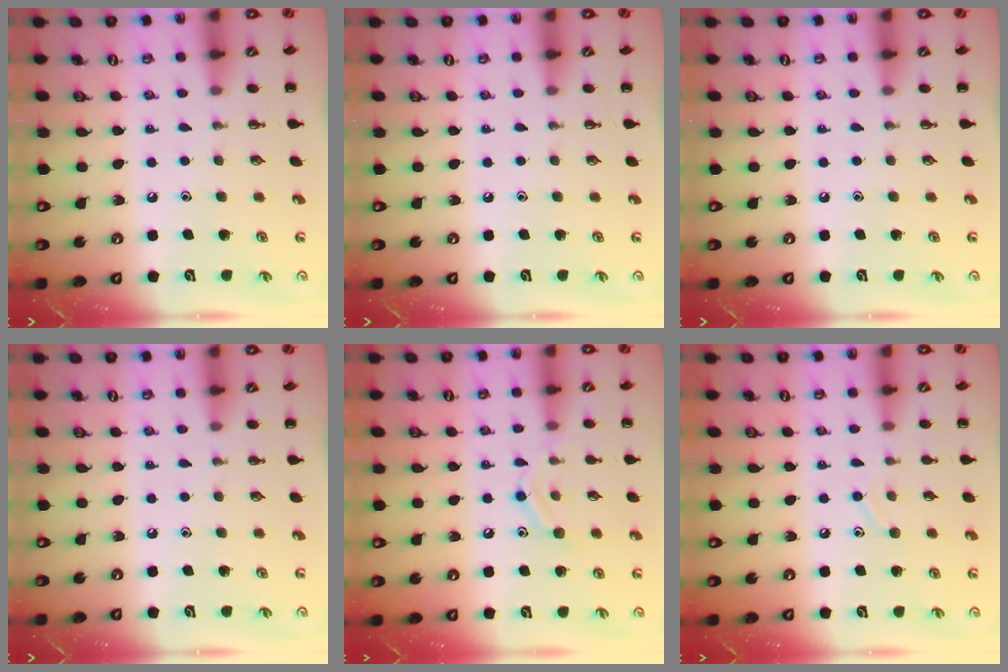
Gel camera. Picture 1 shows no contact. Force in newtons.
{"total": 0.0}
{"total": 0.0}
{"total": 0.0}
{"total": 9.2, "press": 9.2, "slide": 1.2}
{"total": 7.0, "press": 6.7, "slide": 2.2}